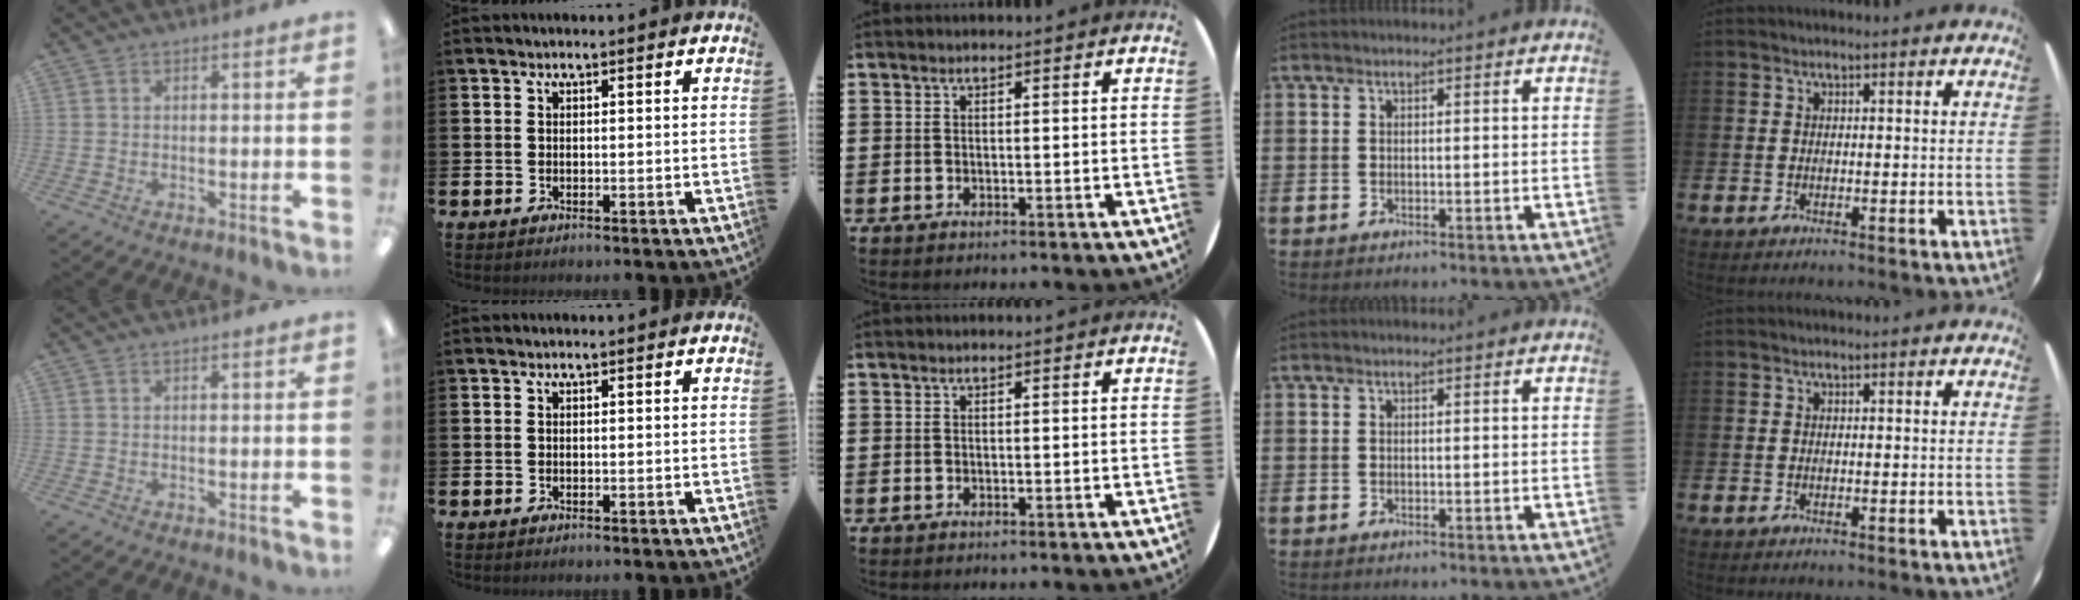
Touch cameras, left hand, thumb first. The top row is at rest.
{}